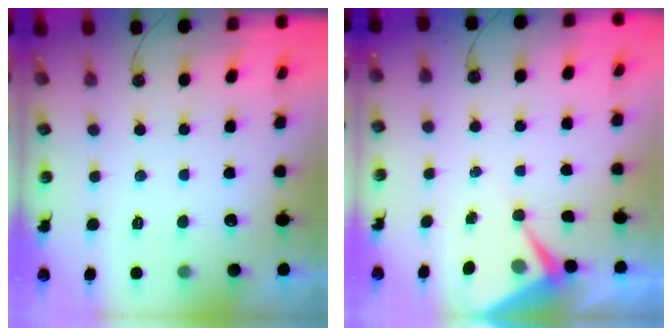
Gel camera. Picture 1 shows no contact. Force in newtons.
{"total": 6.3, "press": 6.3, "slide": 0.6}